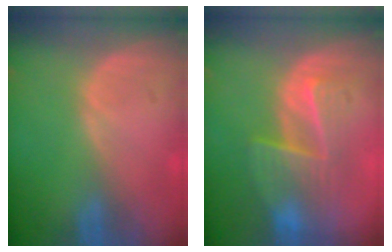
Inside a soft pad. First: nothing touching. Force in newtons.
{"total": 6.8, "press": 6.8, "slide": 0.4}